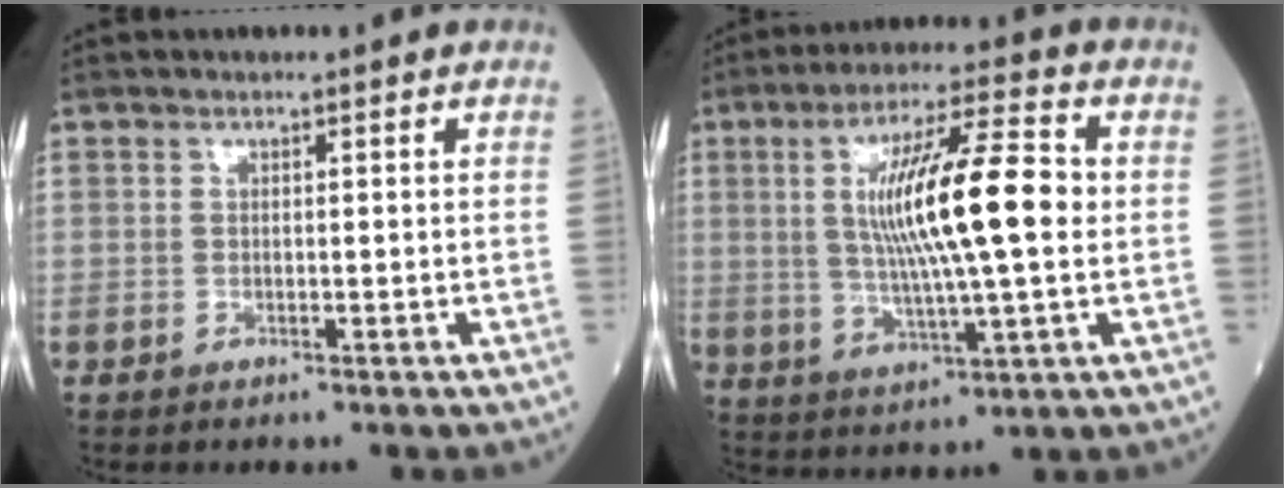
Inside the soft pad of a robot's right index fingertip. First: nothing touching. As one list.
[{"total": 14.9, "force": [1.4, 1.4, 14.8], "torque": [-0.268, 0.010, 0.022]}]